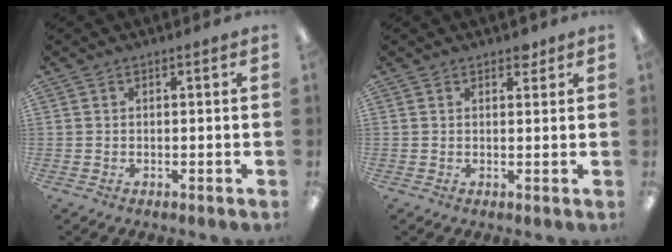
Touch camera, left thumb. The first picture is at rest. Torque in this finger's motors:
{"motor_torque": [0.22, 0.12, 0.08, -0.23, 0.02]}